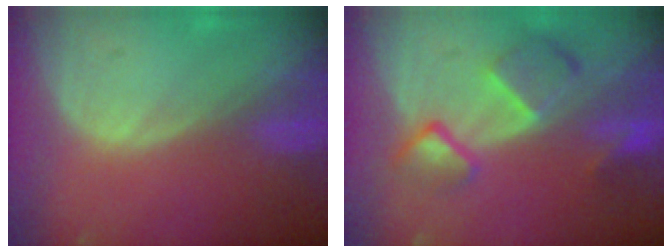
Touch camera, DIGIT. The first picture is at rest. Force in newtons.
{"total": 7.6, "press": 6.7, "slide": 3.5}